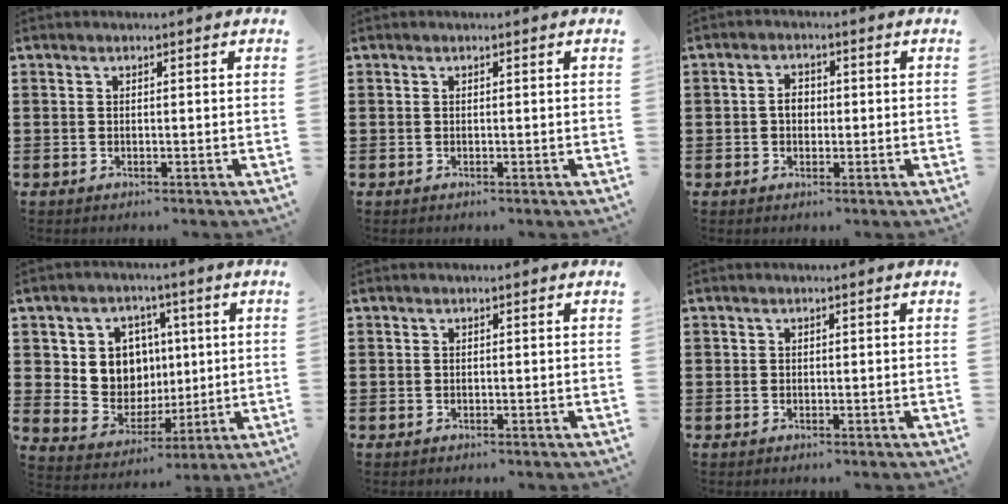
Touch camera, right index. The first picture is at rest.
{"total": 0.0}
{"total": 2.3, "force": [-0.2, 1.5, 1.8], "torque": [-0.034, 0.005, -0.004]}
{"total": 8.2, "force": [1.9, 7.4, 2.7], "torque": [-0.077, -0.002, 0.038]}
{"total": 0.0}
{"total": 0.0}